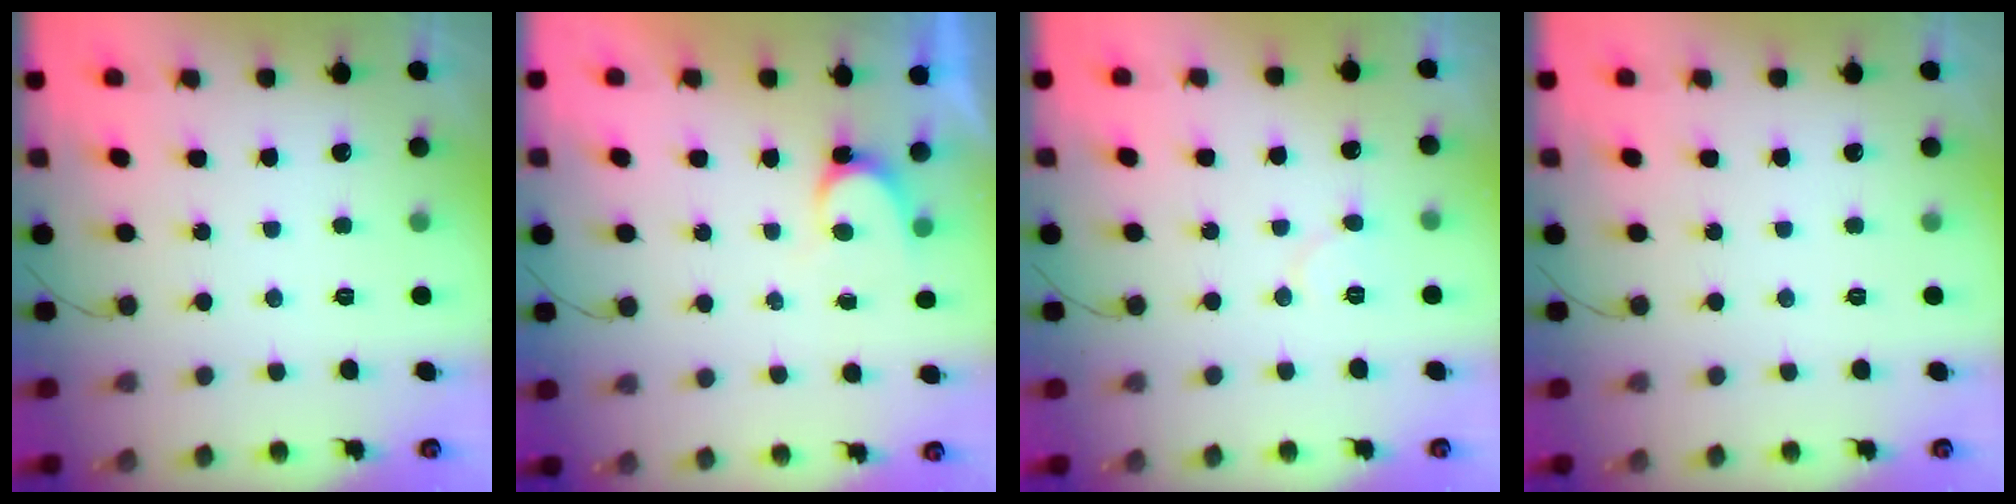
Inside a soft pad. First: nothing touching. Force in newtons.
{"total": 4.9, "press": 4.9, "slide": 0.3}
{"total": 5.5, "press": 5.5, "slide": 0.5}
{"total": 0.0}